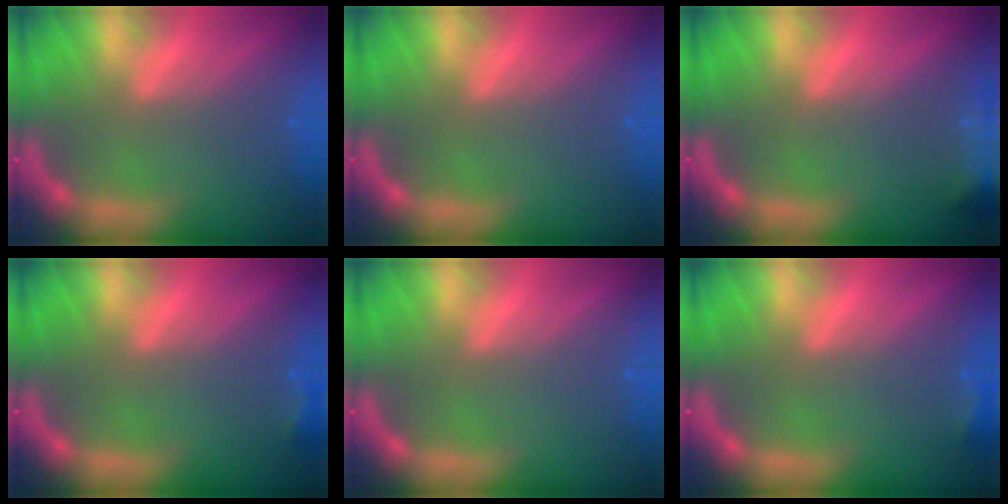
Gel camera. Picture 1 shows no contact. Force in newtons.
{"total": 0.0}
{"total": 8.5}
{"total": 1.4}
{"total": 0.0}
{"total": 1.4}